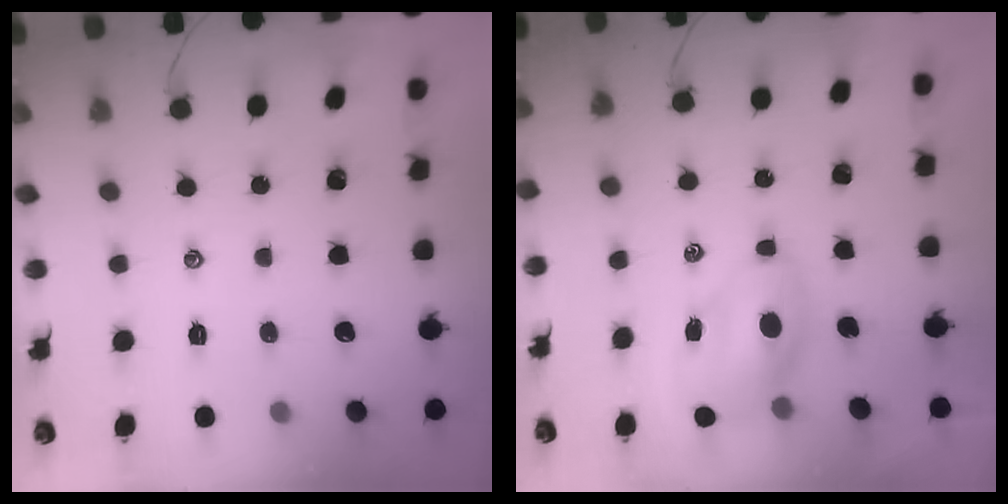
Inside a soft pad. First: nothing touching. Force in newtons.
{"total": 6.8, "press": 6.6, "slide": 1.7}